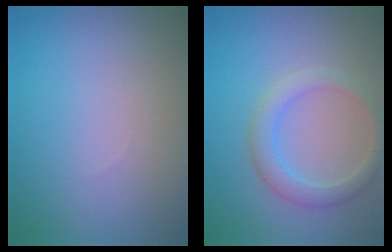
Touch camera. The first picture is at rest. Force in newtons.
{"total": 2.7, "press": 2.7, "slide": 0.0}